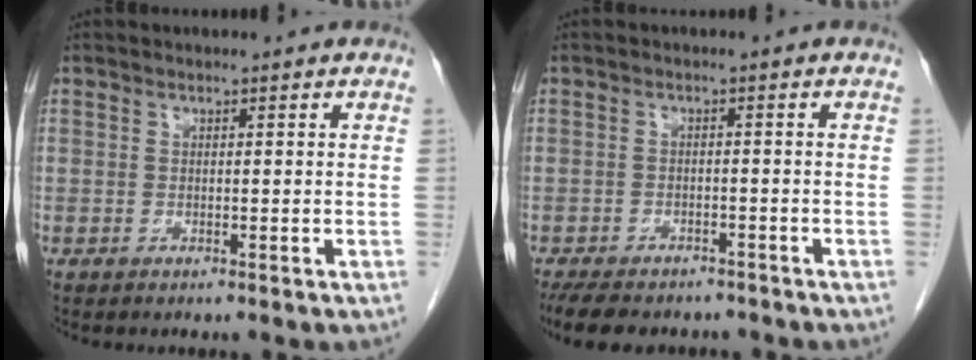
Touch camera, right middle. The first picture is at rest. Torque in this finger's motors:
{"motor_torque": [0.69, -0.58, -0.01, 0.00]}